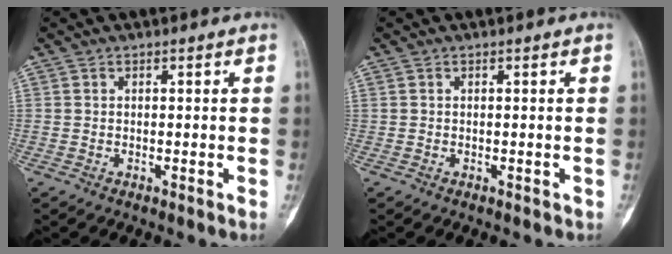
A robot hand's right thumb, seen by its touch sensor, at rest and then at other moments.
{"total": 0.0}